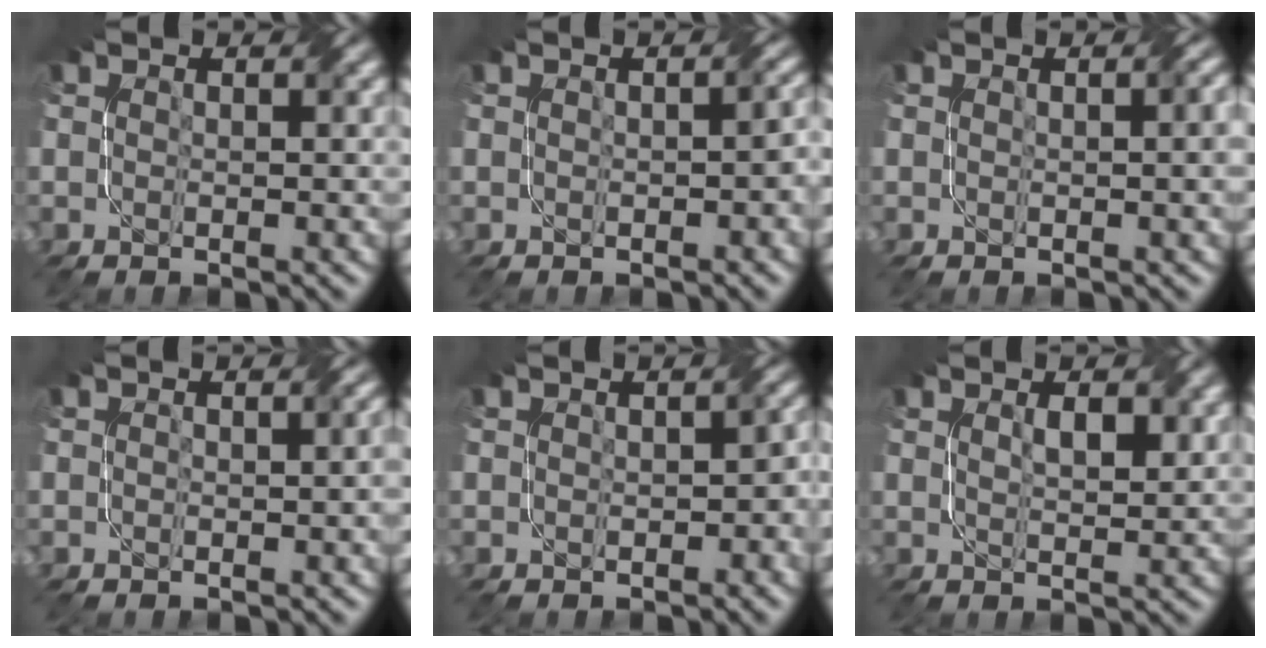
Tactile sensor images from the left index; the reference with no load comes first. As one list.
[{"total": 1.7, "force": [-0.3, 0.5, 1.6], "torque": [-0.025, 0.002, -0.001]}, {"total": 2.5, "force": [0.3, 0.7, 2.3], "torque": [-0.023, 0.008, 0.003]}, {"total": 1.6, "force": [-0.2, 0.8, 1.4], "torque": [-0.017, -0.001, 0.000]}, {"total": 2.7, "force": [-0.3, 1.6, 2.2], "torque": [-0.021, -0.003, -0.003]}, {"total": 2.1, "force": [0.8, 0.7, 1.8], "torque": [-0.034, -0.001, 0.017]}]